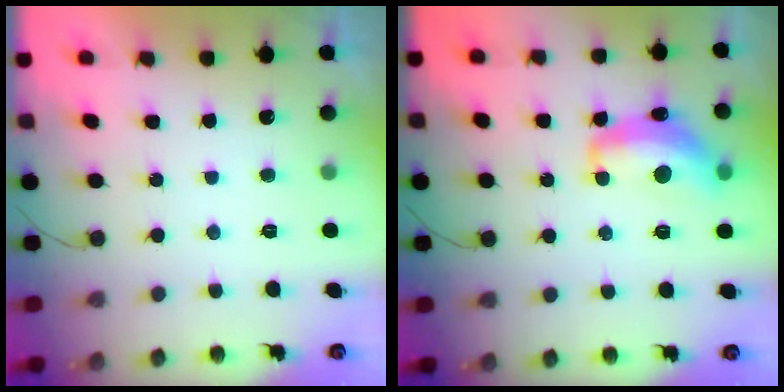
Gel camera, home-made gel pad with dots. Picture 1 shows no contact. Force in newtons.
{"total": 13.4, "press": 13.4, "slide": 0.8}